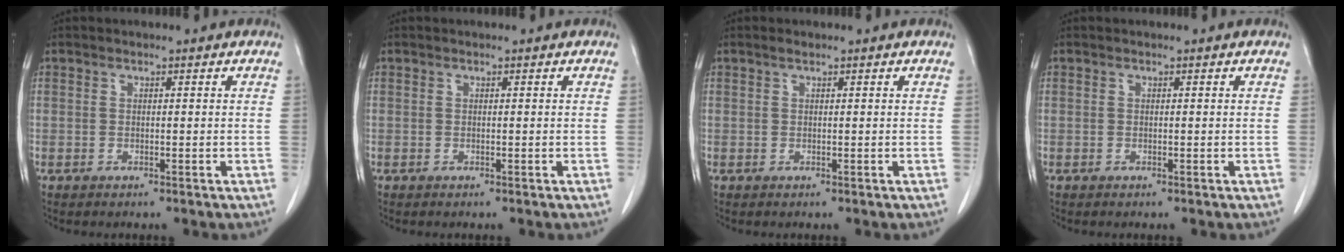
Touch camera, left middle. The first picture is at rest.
{"total": 0.0}
{"total": 0.5, "force": [0.5, 0.0, 0.3], "torque": [-0.011, 0.001, 0.010]}
{"total": 0.0}